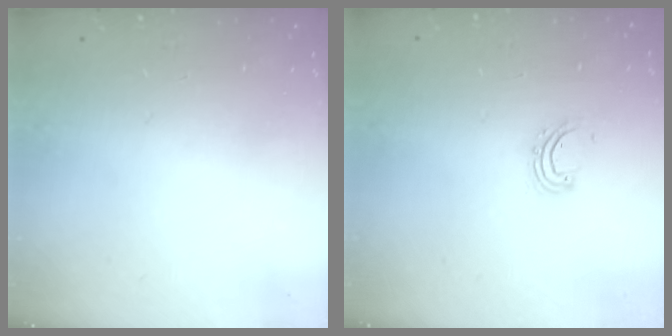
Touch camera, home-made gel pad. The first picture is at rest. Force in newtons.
{"total": 3.9, "press": 3.9, "slide": 0.2}